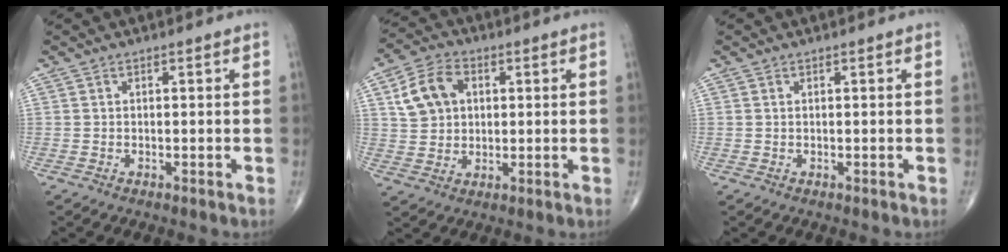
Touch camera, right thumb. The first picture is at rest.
{"total": 9.2, "force": [2.6, 6.9, 5.5], "torque": [-0.087, 0.006, 0.048]}
{"total": 0.0}